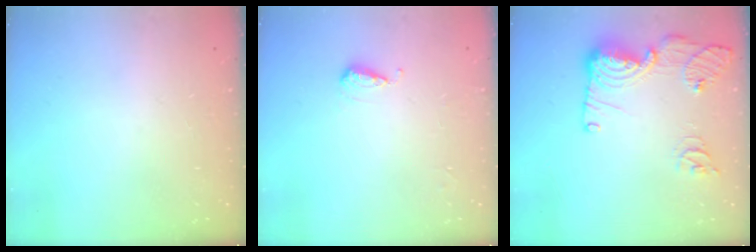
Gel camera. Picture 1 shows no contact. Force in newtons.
{"total": 5.2, "press": 5.1, "slide": 0.9}
{"total": 15.8, "press": 15.7, "slide": 1.8}